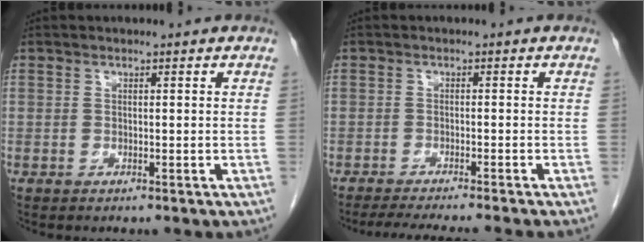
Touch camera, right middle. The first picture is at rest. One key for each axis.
{"total": 8.8, "fx": -7.8, "fy": -0.8, "fz": 4.0, "tx": -0.042, "ty": -0.016, "tz": -0.116}